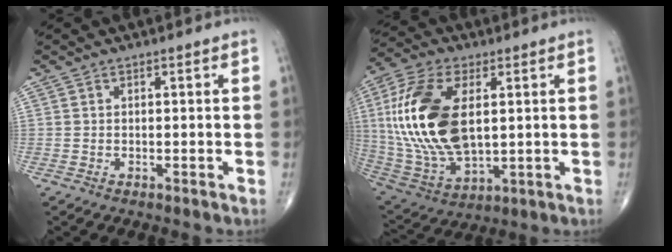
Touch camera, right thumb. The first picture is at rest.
{"total": 21.8, "force": [3.3, 11.5, 18.2], "torque": [-0.383, -0.016, 0.063]}